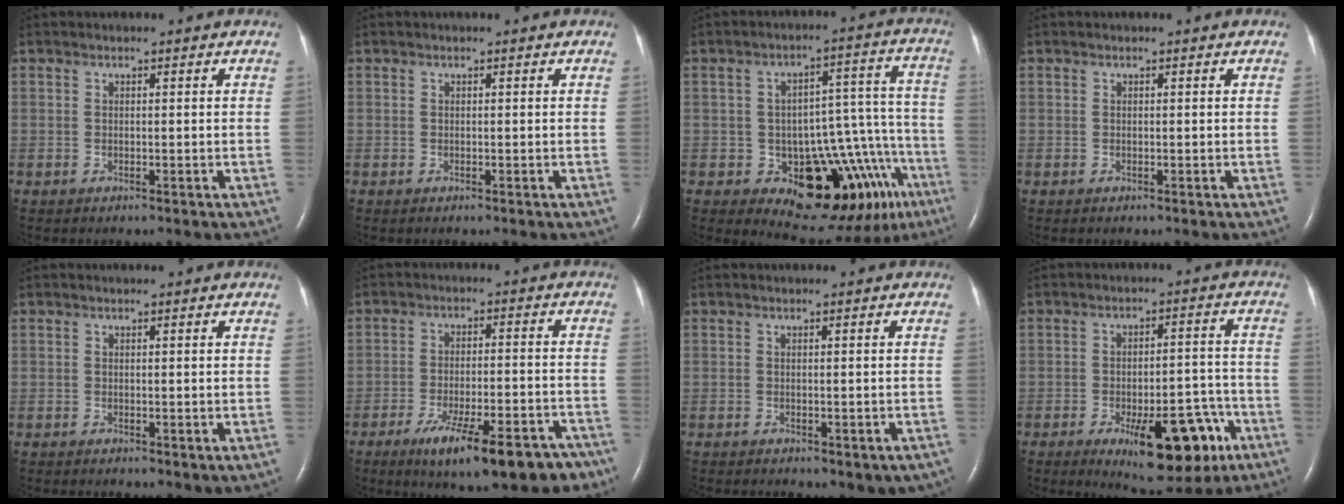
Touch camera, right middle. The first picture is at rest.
{"total": 0.0}
{"total": 16.4, "force": [-8.5, 6.5, 12.4], "torque": [-0.122, 0.048, -0.106]}
{"total": 0.0}
{"total": 1.0, "force": [0.1, 0.5, 0.9], "torque": [-0.016, -0.005, 0.005]}
{"total": 15.4, "force": [-10.3, 4.2, 10.6], "torque": [-0.114, -0.001, -0.150]}
{"total": 3.6, "force": [-2.0, 1.8, 2.4], "torque": [-0.020, -0.004, -0.022]}
{"total": 13.5, "force": [-6.7, 4.9, 10.7], "torque": [-0.139, 0.006, -0.086]}